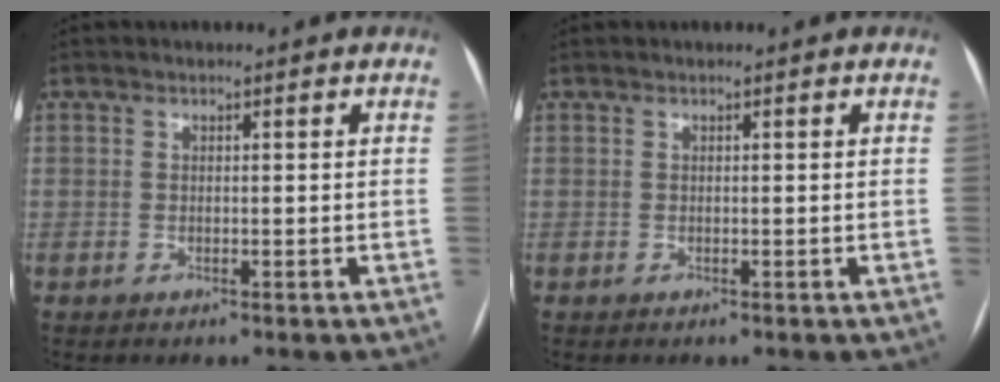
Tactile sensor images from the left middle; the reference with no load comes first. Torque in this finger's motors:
{"motor_torque": [0.00, 0.00, 0.00, 0.00]}